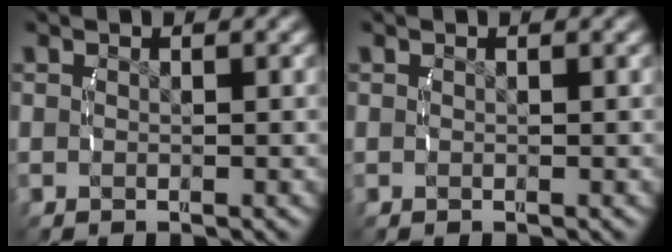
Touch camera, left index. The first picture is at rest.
{"total": 0.0}